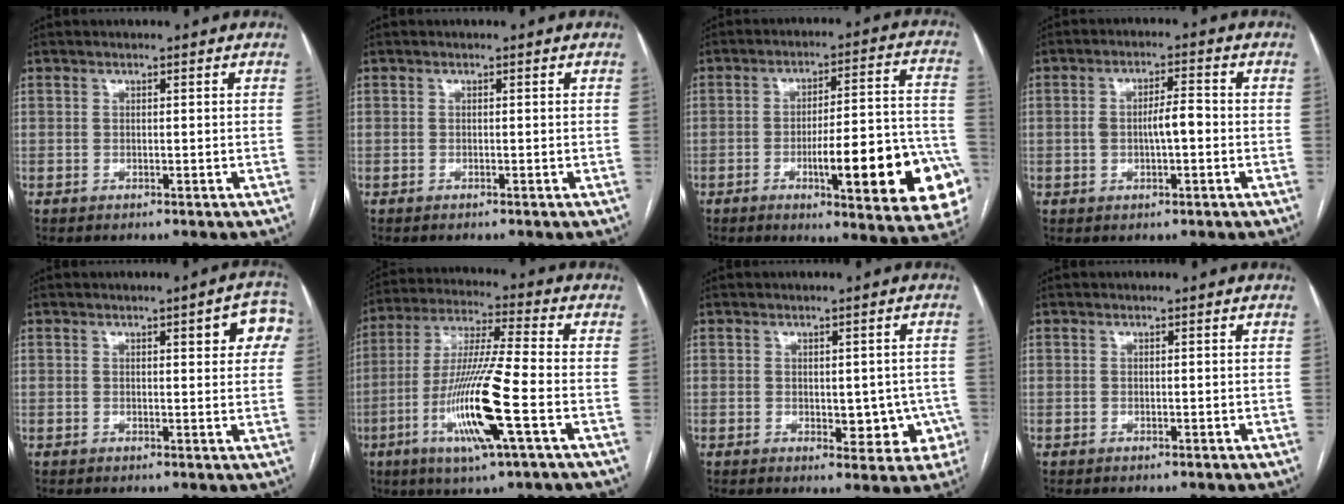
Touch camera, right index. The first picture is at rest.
{"total": 0.0}
{"total": 20.1, "force": [-6.8, 3.1, 18.7], "torque": [-0.174, 0.016, -0.079]}
{"total": 4.4, "force": [-0.5, 1.3, 4.2], "torque": [-0.078, 0.013, -0.005]}
{"total": 5.8, "force": [2.2, 1.5, 5.2], "torque": [-0.048, 0.009, 0.018]}
{"total": 14.9, "force": [-4.9, 0.0, 14.0], "torque": [-0.285, -0.016, -0.095]}
{"total": 5.8, "force": [-1.0, 3.5, 4.5], "torque": [-0.033, 0.011, -0.003]}
{"total": 0.0}